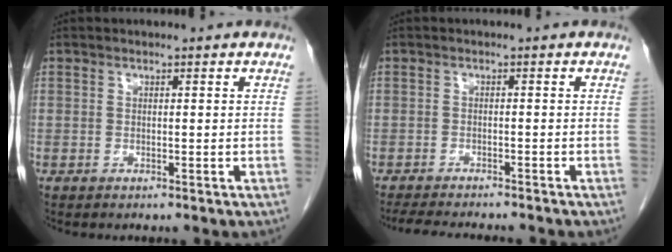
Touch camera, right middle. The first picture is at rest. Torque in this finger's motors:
{"motor_torque": [0.51, -0.38, 0.02, 0.01]}